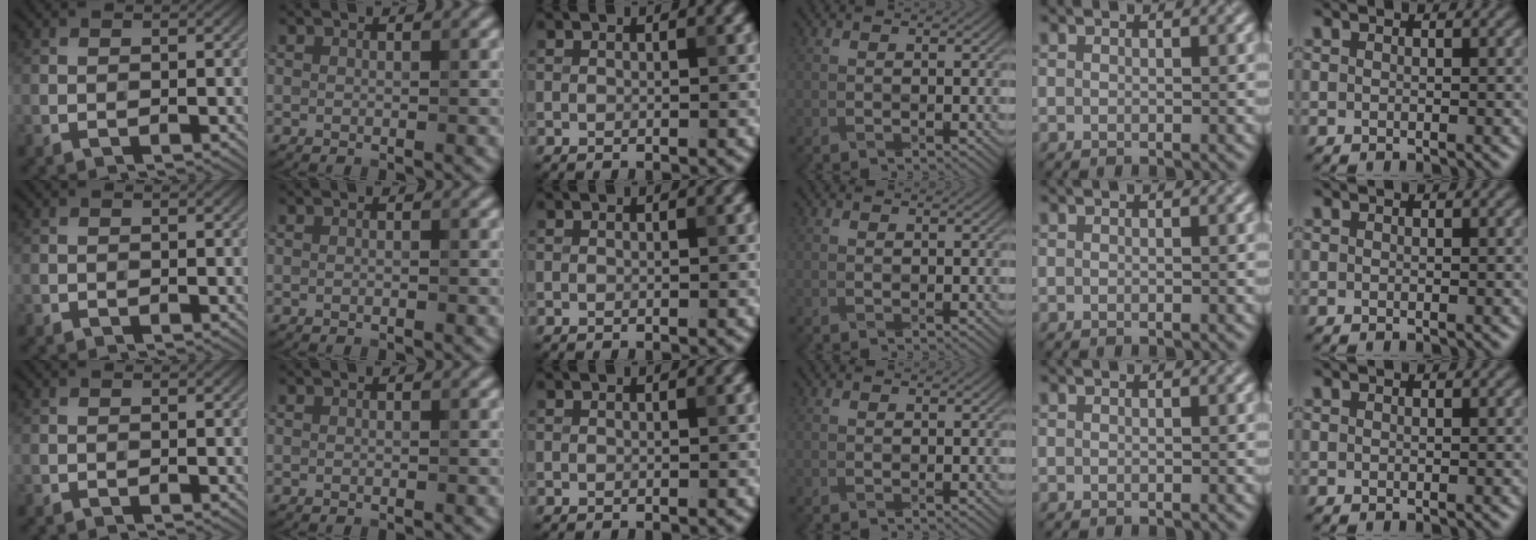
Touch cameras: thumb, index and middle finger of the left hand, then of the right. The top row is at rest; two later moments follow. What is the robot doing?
{"motion": "wrap", "object": "tissue paper"}